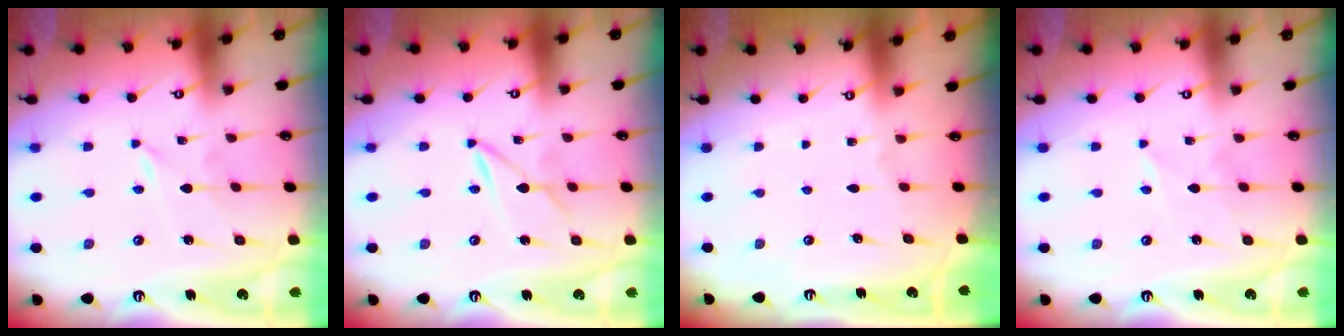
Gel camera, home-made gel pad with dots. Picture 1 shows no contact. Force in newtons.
{"total": 2.0, "press": 2.0, "slide": 0.1}
{"total": 0.0}
{"total": 2.6, "press": 2.6, "slide": 0.2}